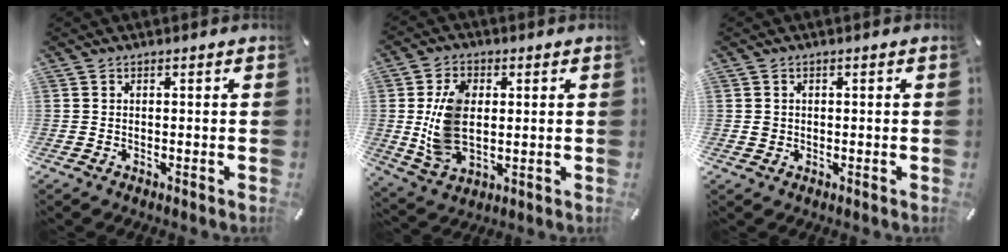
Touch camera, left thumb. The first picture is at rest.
{"total": 11.5, "force": [1.1, 8.0, 8.2], "torque": [-0.185, 0.006, 0.020]}
{"total": 1.2, "force": [0.0, 1.2, 0.3], "torque": [-0.005, 0.005, -0.002]}